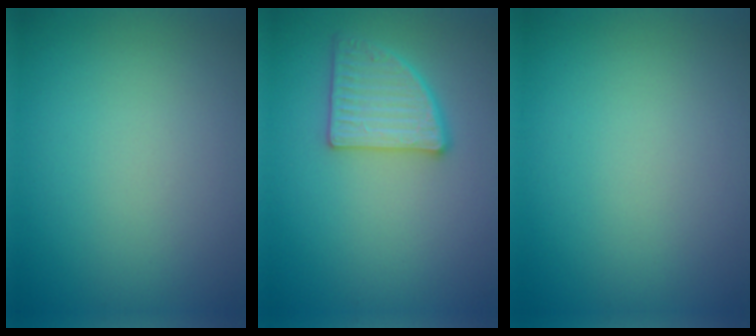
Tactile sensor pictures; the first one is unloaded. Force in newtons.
{"total": 3.5, "press": 3.3, "slide": 1.1}
{"total": 0.0}